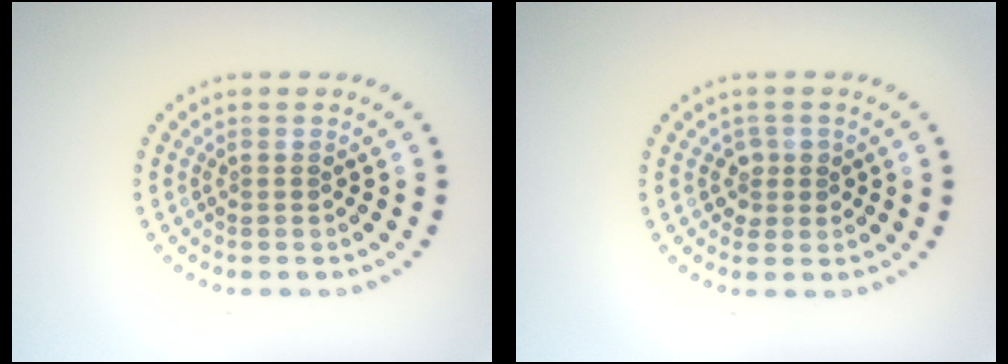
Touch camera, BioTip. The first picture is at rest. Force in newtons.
{"total": 1.3, "press": 1.1, "slide": 0.6}